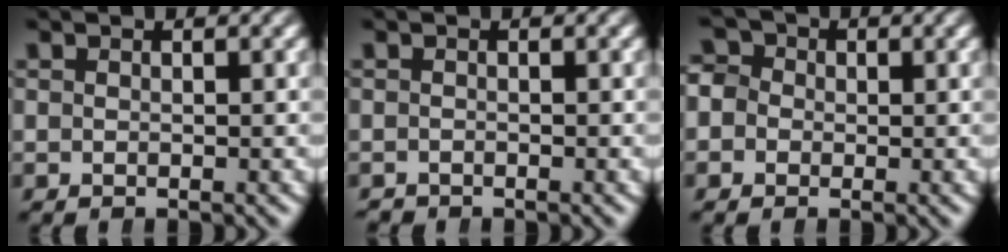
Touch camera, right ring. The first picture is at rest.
{"total": 0.9, "force": [-0.8, 0.1, -0.3], "torque": [0.005, -0.005, -0.011]}
{"total": 5.7, "force": [0.7, 5.2, 2.2], "torque": [-0.053, 0.004, -0.006]}